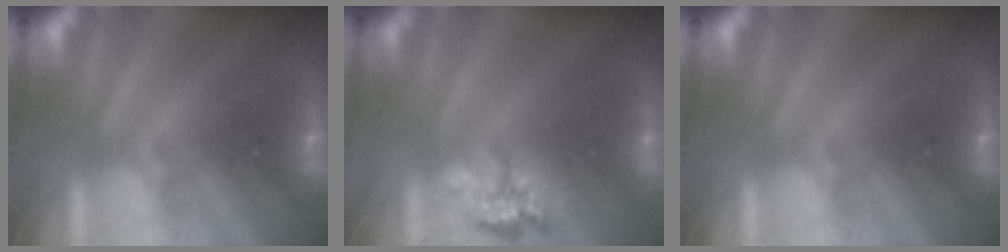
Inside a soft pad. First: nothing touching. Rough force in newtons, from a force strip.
{"total": 2.4}
{"total": 0.0}